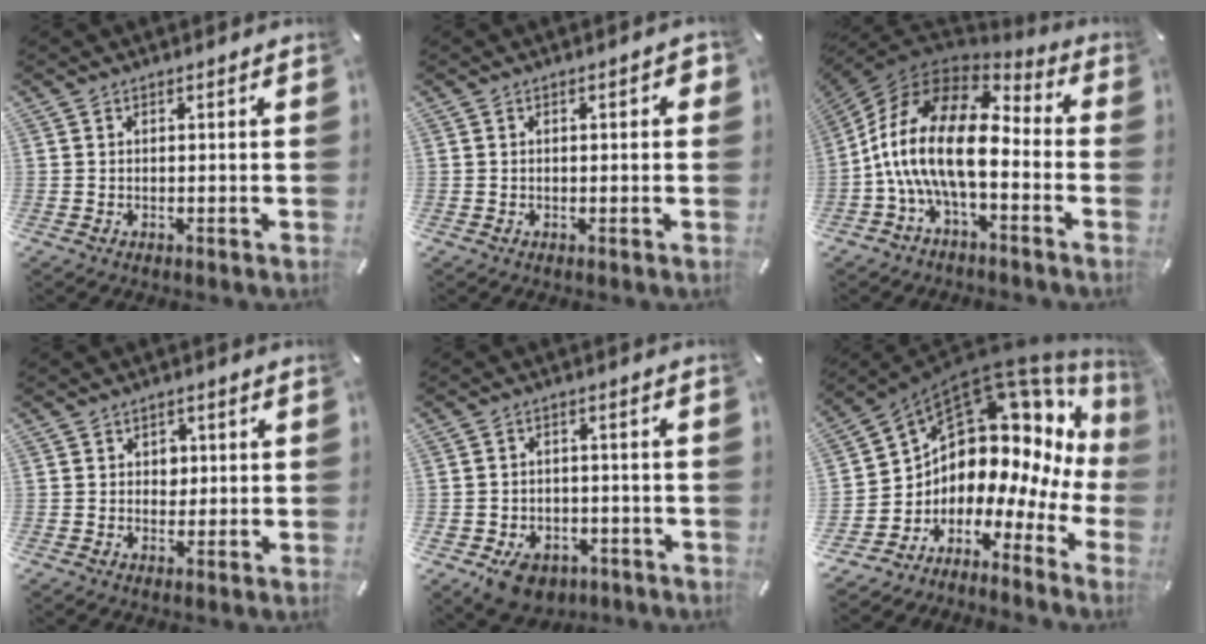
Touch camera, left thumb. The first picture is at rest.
{"total": 2.2, "force": [-0.2, 1.0, 1.9], "torque": [-0.027, 0.004, -0.006]}
{"total": 19.8, "force": [-3.3, 9.8, 16.9], "torque": [-0.358, 0.010, -0.058]}
{"total": 3.2, "force": [0.4, 2.7, 1.6], "torque": [-0.012, -0.004, -0.001]}
{"total": 7.4, "force": [-3.8, 5.5, 3.2], "torque": [-0.055, 0.024, -0.067]}
{"total": 12.8, "force": [7.4, 8.2, 6.4], "torque": [-0.106, -0.102, 0.132]}